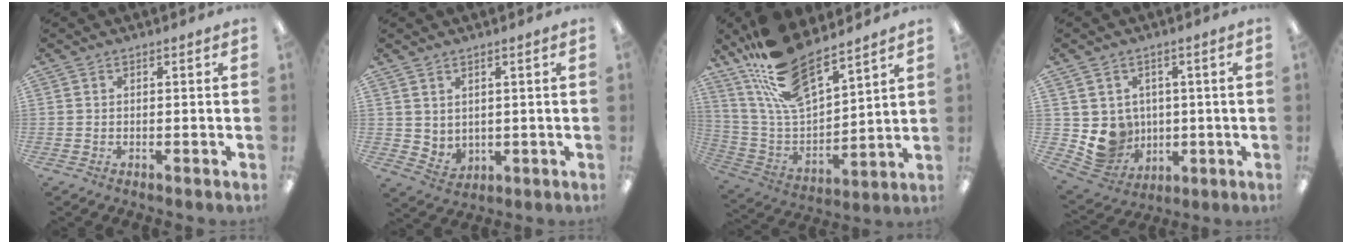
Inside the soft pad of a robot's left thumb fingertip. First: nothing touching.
{"total": 3.2, "force": [2.2, 2.2, 0.9], "torque": [-0.023, -0.013, 0.043]}
{"total": 19.5, "force": [15.5, 6.9, 9.6], "torque": [-0.200, -0.086, 0.281]}
{"total": 8.5, "force": [0.9, 8.3, 1.6], "torque": [-0.051, -0.015, 0.029]}